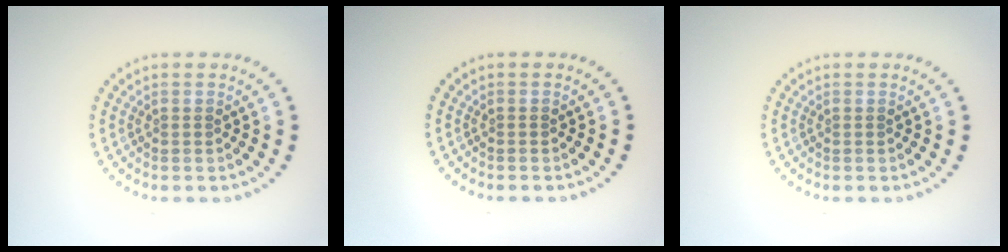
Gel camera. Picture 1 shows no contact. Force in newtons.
{"total": 0.0}
{"total": 0.0}